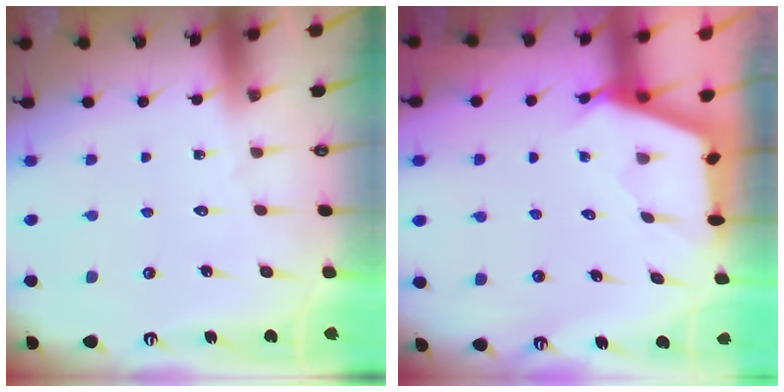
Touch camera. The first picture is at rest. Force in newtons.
{"total": 2.6, "press": 2.5, "slide": 0.4}